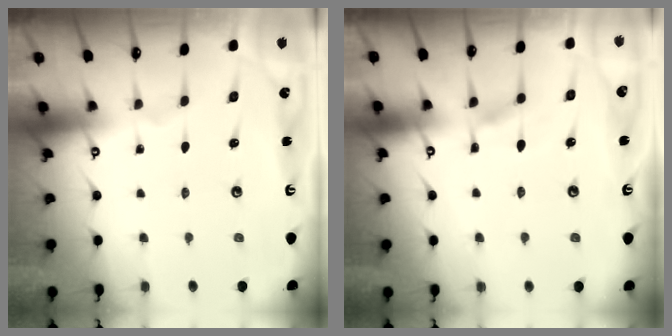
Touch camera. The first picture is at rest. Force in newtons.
{"total": 5.4, "press": 5.4, "slide": 0.5}